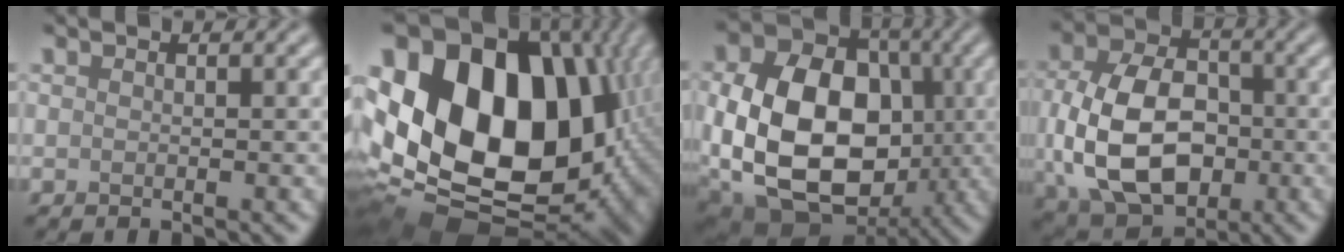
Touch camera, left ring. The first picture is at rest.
{"total": 21.3, "force": [3.1, 15.5, 14.4], "torque": [-0.280, -0.007, 0.085]}
{"total": 17.5, "force": [-1.7, 13.4, 11.2], "torque": [-0.208, -0.017, -0.035]}
{"total": 11.4, "force": [-1.3, 8.0, 8.1], "torque": [-0.175, -0.015, -0.024]}